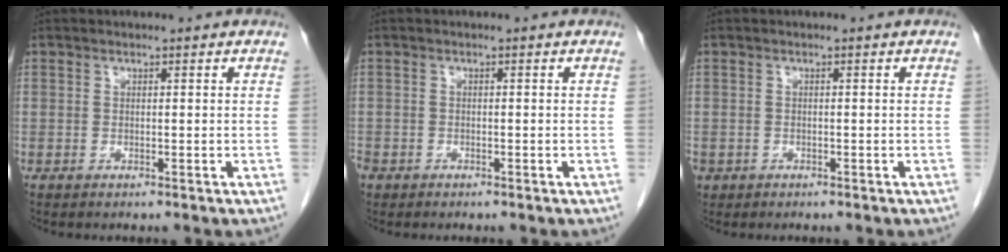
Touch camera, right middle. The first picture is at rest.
{"total": 2.6, "force": [-1.7, 1.7, 0.8], "torque": [-0.025, -0.002, -0.032]}
{"total": 1.4, "force": [-0.8, 1.2, 0.4], "torque": [-0.013, 0.001, -0.009]}